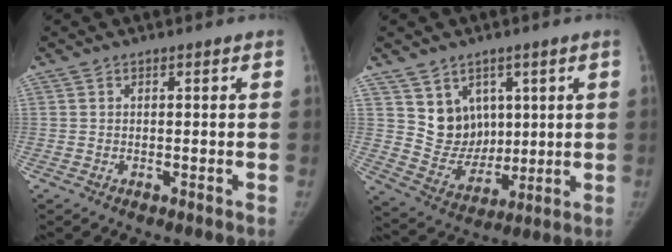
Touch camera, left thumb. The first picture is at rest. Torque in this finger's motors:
{"motor_torque": [0.80, 0.80, 0.00, -0.01, 0.00]}